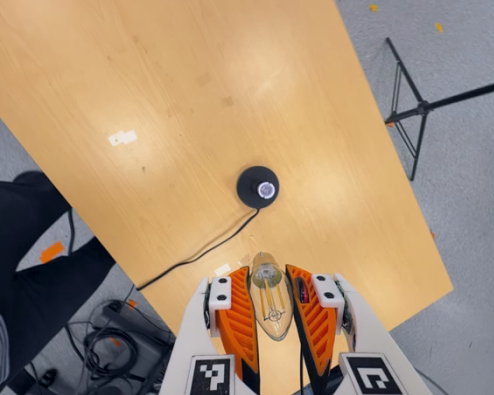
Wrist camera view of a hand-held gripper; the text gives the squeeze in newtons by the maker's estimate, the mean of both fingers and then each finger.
{"total": 21.8, "left": 23.8, "right": 19.8}